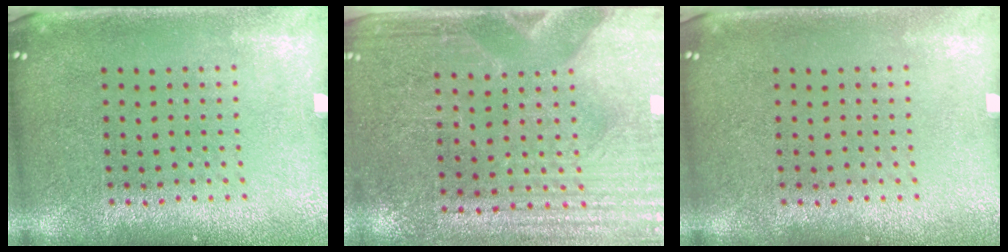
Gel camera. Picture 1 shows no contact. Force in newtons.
{"total": 3.5, "press": 3.3, "slide": 1.2}
{"total": 0.0}